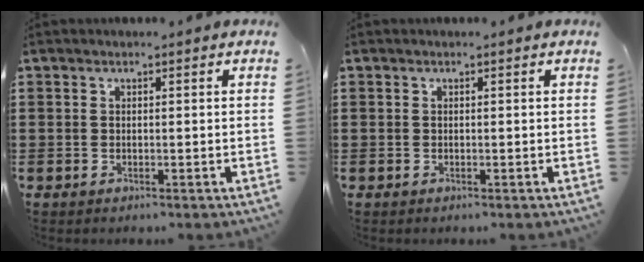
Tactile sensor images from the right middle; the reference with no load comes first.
{"total": 0.0}